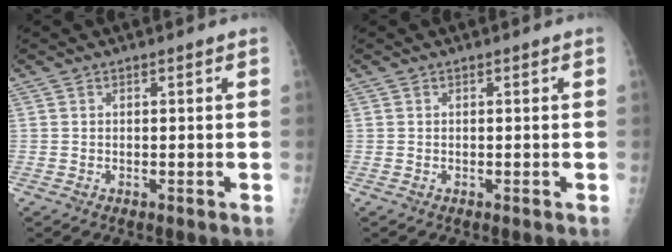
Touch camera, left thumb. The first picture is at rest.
{"total": 0.0}